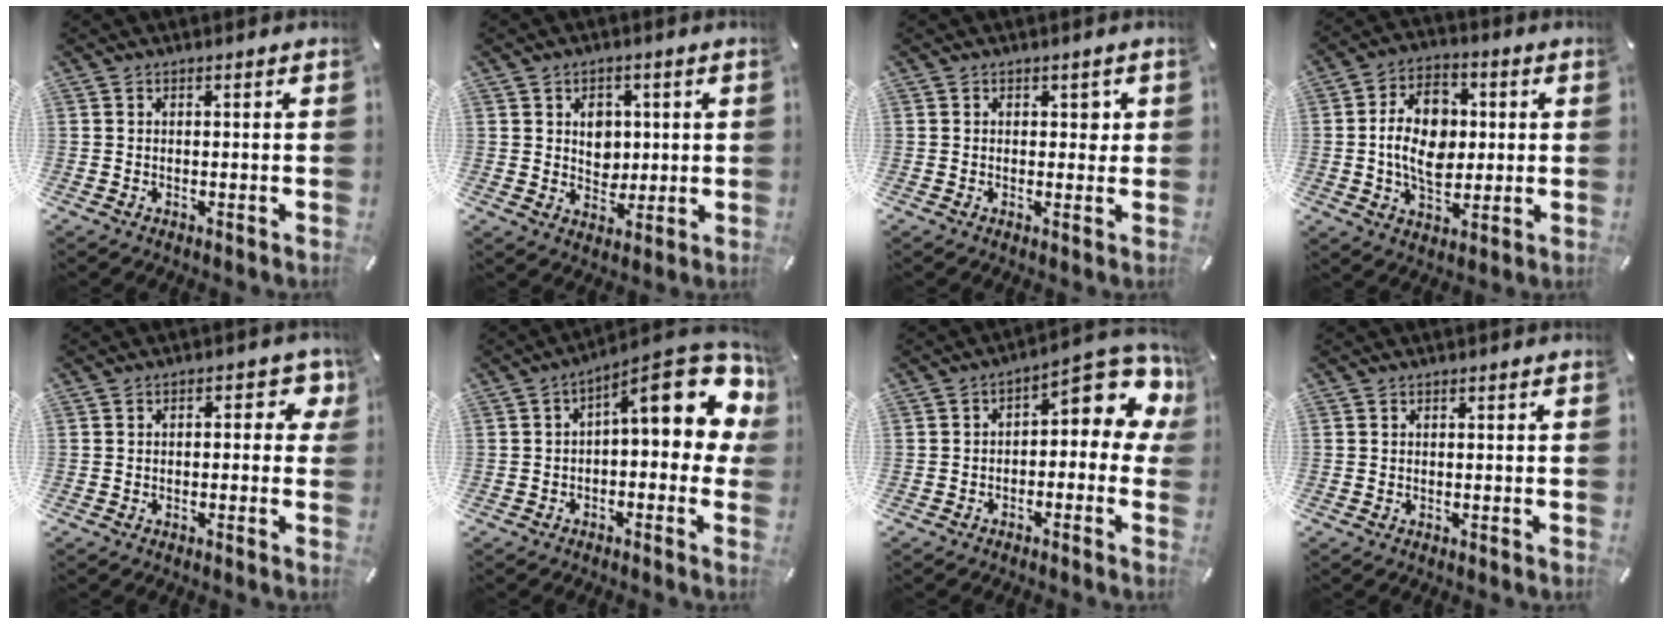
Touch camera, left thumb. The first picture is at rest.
{"total": 5.9, "force": [1.1, 5.2, 2.6], "torque": [-0.024, -0.006, 0.013]}
{"total": 2.1, "force": [0.6, 1.5, 1.3], "torque": [-0.002, -0.002, 0.002]}
{"total": 13.4, "force": [0.3, 9.5, 9.5], "torque": [-0.173, 0.010, 0.003]}
{"total": 4.8, "force": [0.5, 2.7, 3.9], "torque": [-0.046, 0.001, 0.000]}
{"total": 15.3, "force": [5.1, 6.3, 12.9], "torque": [-0.161, -0.045, 0.079]}
{"total": 9.7, "force": [3.0, 4.7, 8.0], "torque": [-0.086, -0.036, 0.045]}
{"total": 0.0}